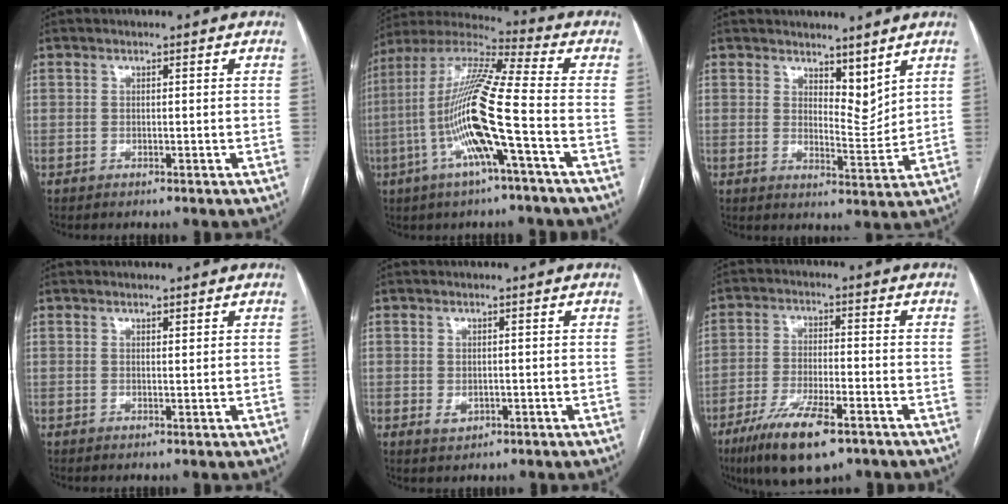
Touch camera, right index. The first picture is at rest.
{"total": 16.2, "force": [-4.2, 0.1, 15.7], "torque": [-0.315, 0.003, -0.089]}
{"total": 5.3, "force": [4.3, 1.9, 2.4], "torque": [-0.036, -0.013, 0.077]}
{"total": 0.6, "force": [0.5, 0.0, 0.3], "torque": [-0.007, -0.003, 0.009]}
{"total": 1.7, "force": [-0.4, 1.4, 0.9], "torque": [-0.012, -0.001, 0.001]}
{"total": 11.2, "force": [-7.1, 2.7, 8.2], "torque": [-0.153, -0.020, -0.118]}